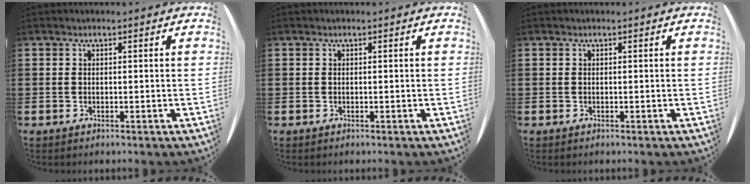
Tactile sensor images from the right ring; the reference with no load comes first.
{"total": 0.0}
{"total": 0.0}